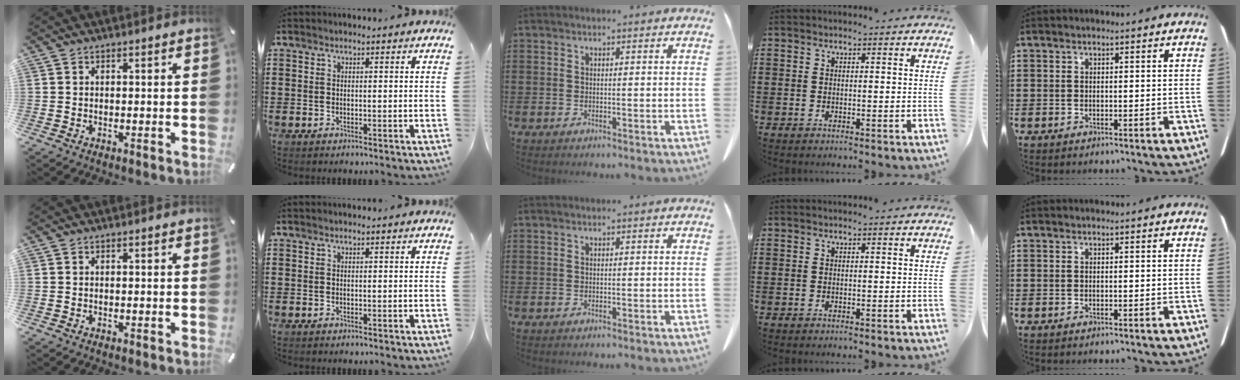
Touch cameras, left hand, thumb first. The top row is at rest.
{}